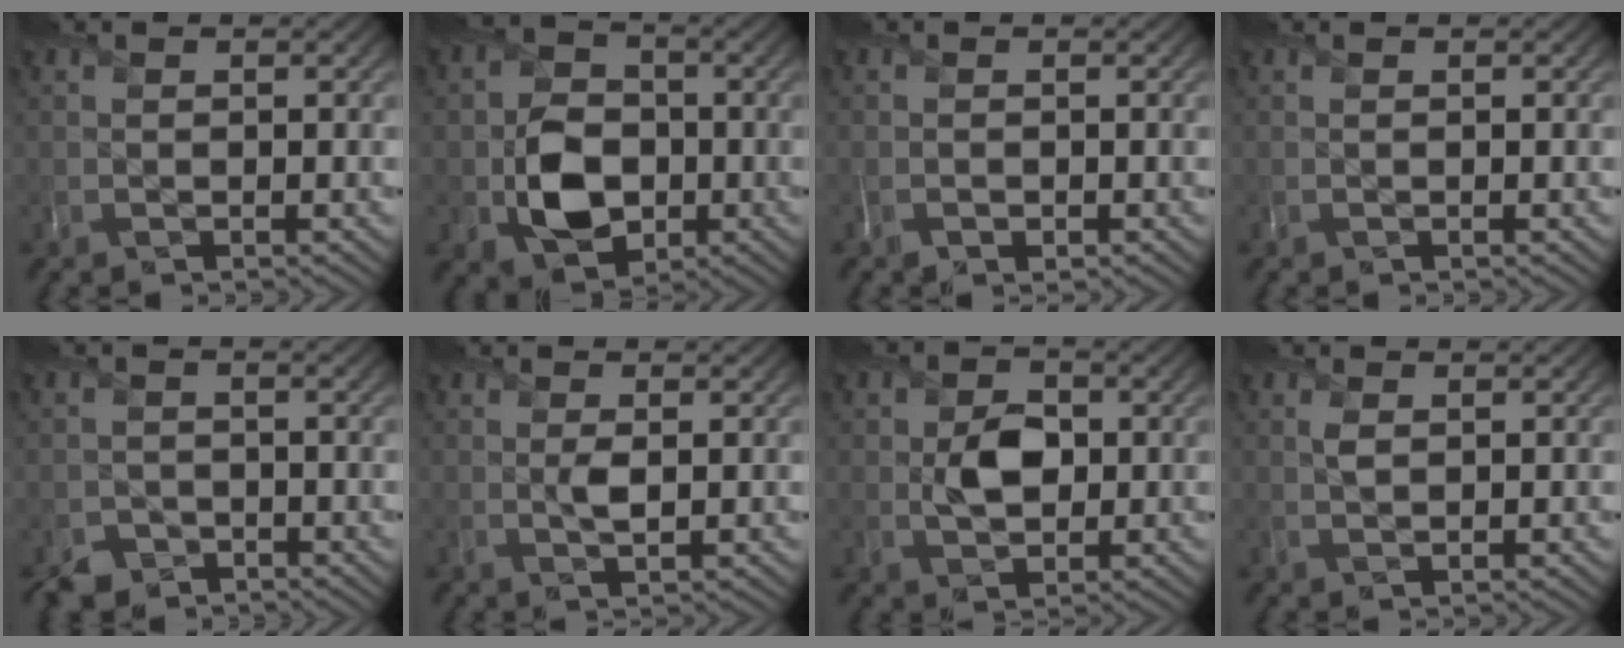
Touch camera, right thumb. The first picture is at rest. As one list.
[{"total": 7.5, "force": [-1.7, 5.9, 4.3], "torque": [-0.087, -0.009, -0.033]}, {"total": 0.9, "force": [-0.5, 0.6, 0.4], "torque": [-0.008, -0.002, -0.010]}, {"total": 0.0}, {"total": 2.8, "force": [-2.3, 1.7, 0.3], "torque": [-0.004, -0.005, -0.048]}, {"total": 1.5, "force": [0.3, 0.6, 1.3], "torque": [-0.027, -0.001, 0.007]}, {"total": 4.1, "force": [0.2, 3.1, 2.8], "torque": [-0.056, -0.002, -0.001]}, {"total": 1.0, "force": [0.5, 0.6, 0.7], "torque": [-0.018, 0.000, 0.012]}]